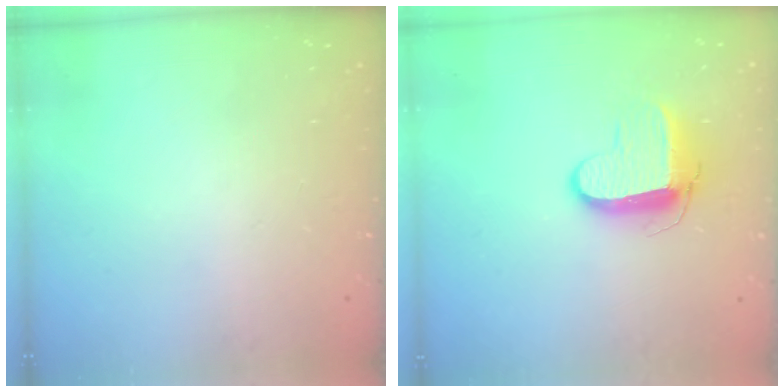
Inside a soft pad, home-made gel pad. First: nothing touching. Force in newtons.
{"total": 8.9, "press": 8.9, "slide": 0.9}